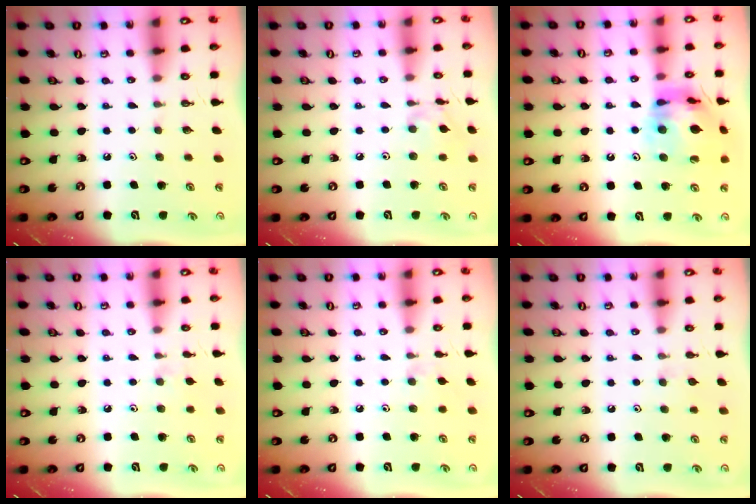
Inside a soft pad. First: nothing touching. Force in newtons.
{"total": 7.0, "press": 6.9, "slide": 0.4}
{"total": 16.0, "press": 15.9, "slide": 2.0}
{"total": 2.4, "press": 2.4, "slide": 0.5}
{"total": 2.9, "press": 2.9, "slide": 0.5}
{"total": 4.4, "press": 4.4, "slide": 0.6}